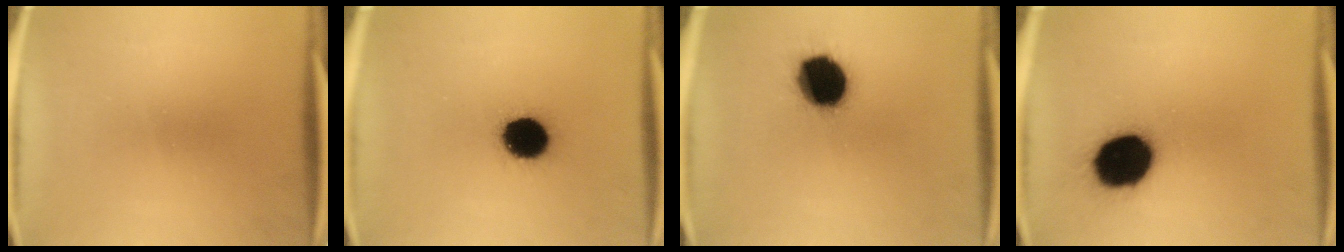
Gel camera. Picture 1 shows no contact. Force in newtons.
{"total": 13.3}
{"total": 16.1}
{"total": 18.1}